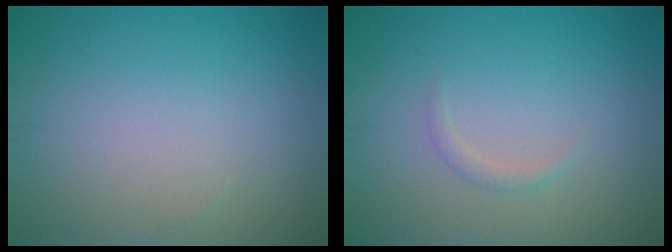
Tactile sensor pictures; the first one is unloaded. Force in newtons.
{"total": 0.8, "press": 0.8, "slide": 0.1}